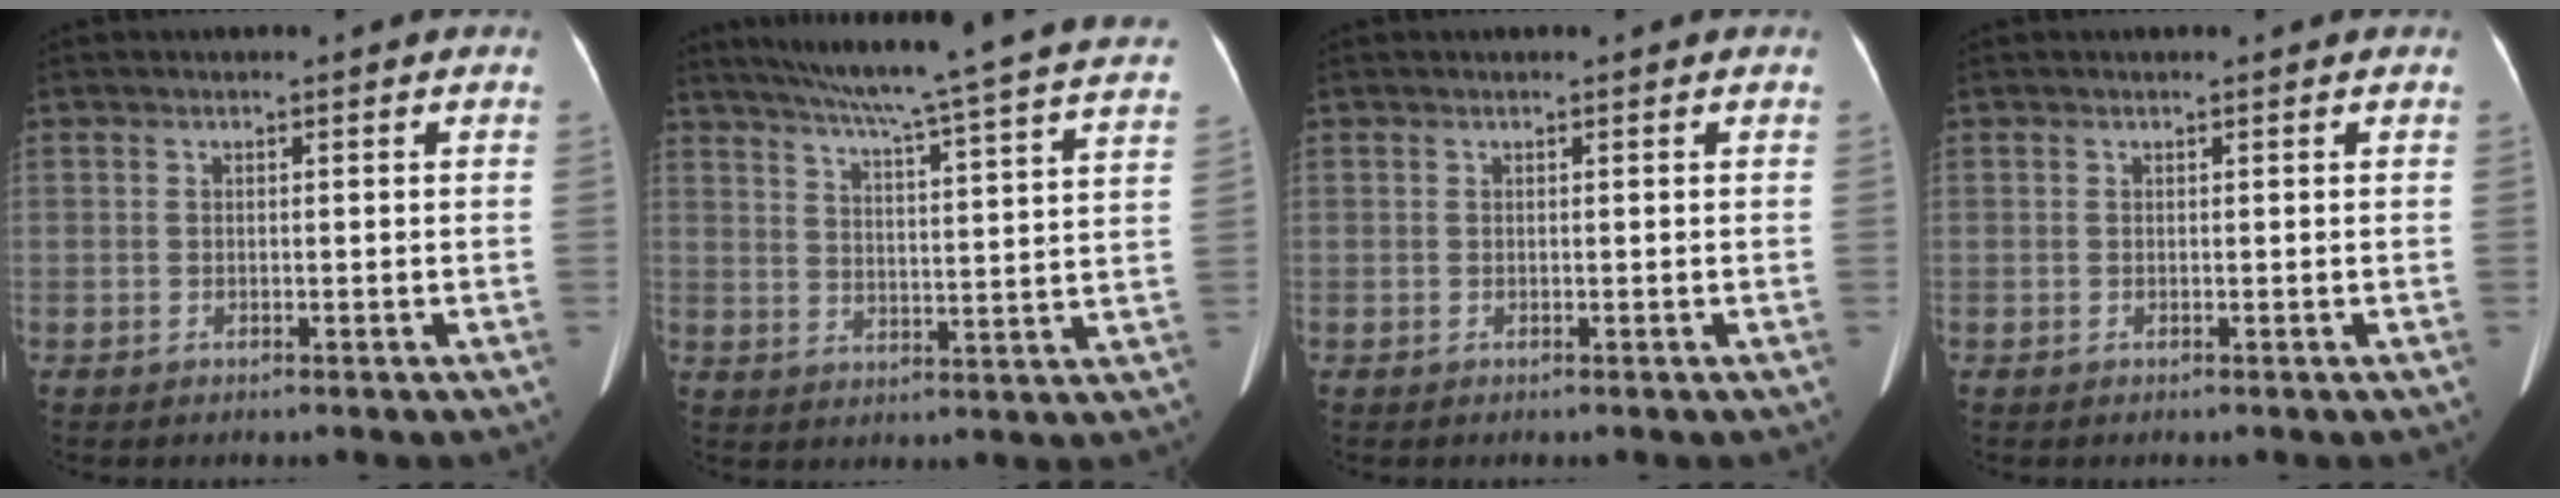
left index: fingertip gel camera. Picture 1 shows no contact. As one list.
[{"total": 27.7, "force": [24.5, -0.2, 12.9], "torque": [-0.207, -0.050, 0.305]}, {"total": 0.0}, {"total": 0.0}]